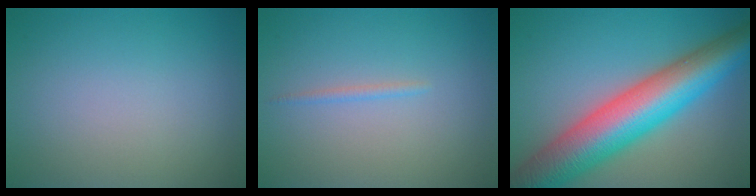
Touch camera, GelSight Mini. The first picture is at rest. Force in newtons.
{"total": 0.7, "press": 0.7, "slide": 0.1}
{"total": 11.7, "press": 11.7, "slide": 0.5}